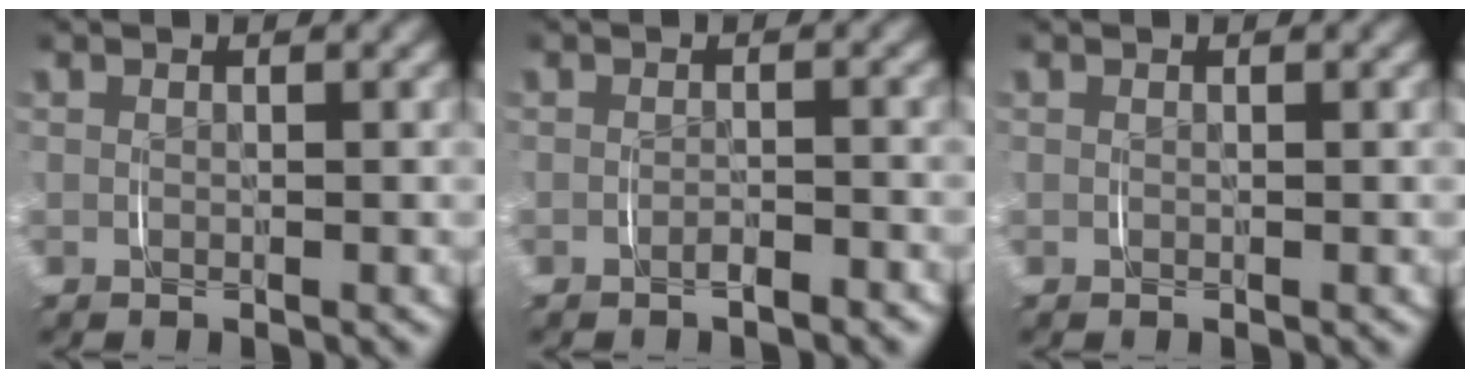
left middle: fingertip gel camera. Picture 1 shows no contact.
{"total": 1.1, "force": [-1.0, 0.2, 0.4], "torque": [-0.004, 0.002, -0.021]}
{"total": 0.0}